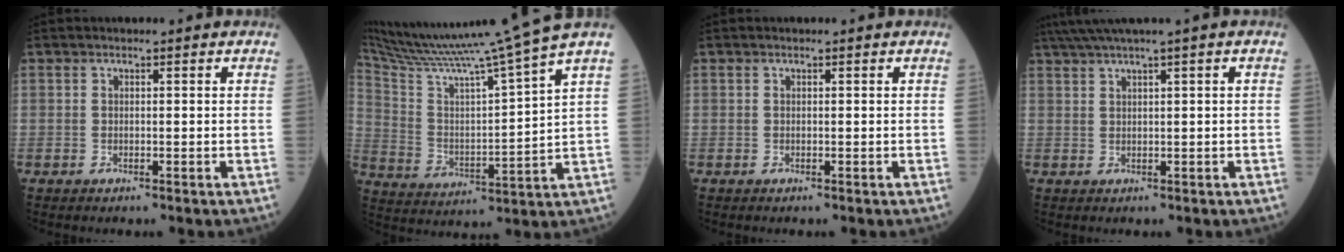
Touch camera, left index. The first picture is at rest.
{"total": 17.5, "force": [15.3, -3.4, 7.8], "torque": [-0.143, -0.039, 0.251]}
{"total": 0.0}
{"total": 4.2, "force": [2.8, -1.0, 2.9], "torque": [-0.061, 0.015, 0.058]}